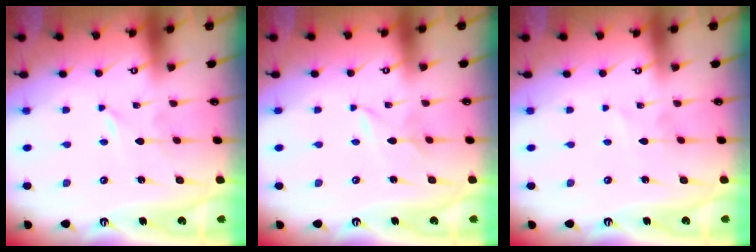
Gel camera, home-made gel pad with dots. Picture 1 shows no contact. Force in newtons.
{"total": 1.4, "press": 1.4, "slide": 0.2}
{"total": 2.2, "press": 2.2, "slide": 0.2}